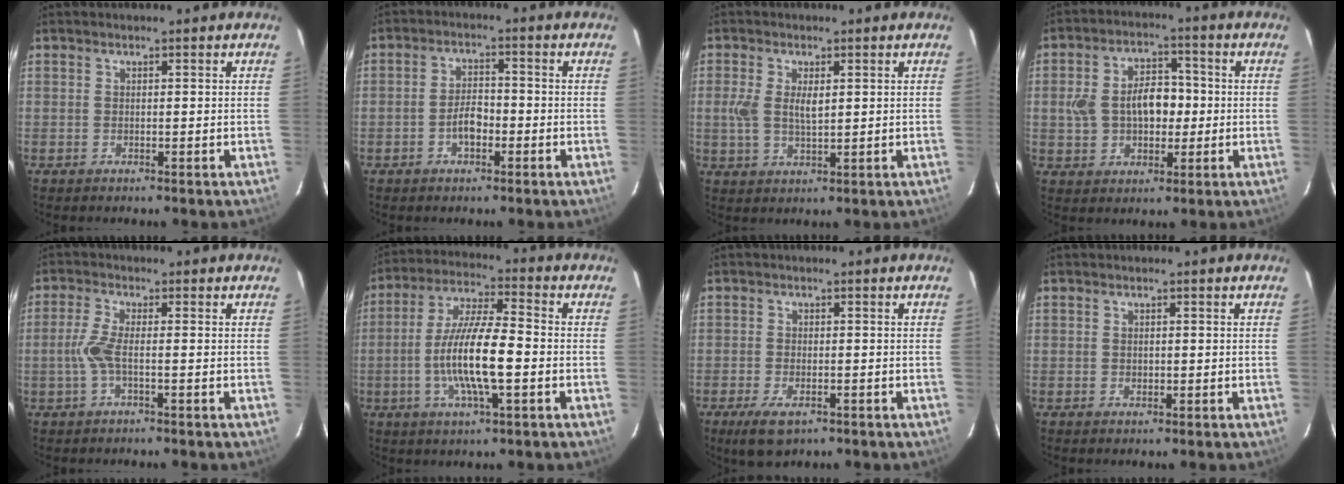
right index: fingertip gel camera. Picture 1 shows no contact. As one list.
[{"total": 4.1, "force": [-1.9, 2.1, 2.9], "torque": [-0.059, 0.008, -0.031]}, {"total": 4.9, "force": [0.7, 2.2, 4.3], "torque": [-0.092, 0.001, 0.011]}, {"total": 10.4, "force": [-0.3, 7.0, 7.7], "torque": [-0.150, 0.021, 0.001]}, {"total": 4.1, "force": [-1.2, 0.5, 3.9], "torque": [-0.095, 0.002, -0.023]}, {"total": 13.0, "force": [-2.9, 2.4, 12.5], "torque": [-0.245, -0.003, -0.057]}, {"total": 5.5, "force": [-3.2, 2.5, 3.7], "torque": [-0.087, -0.016, -0.056]}, {"total": 0.8, "force": [-0.1, 0.7, 0.4], "torque": [-0.007, 0.000, -0.001]}]